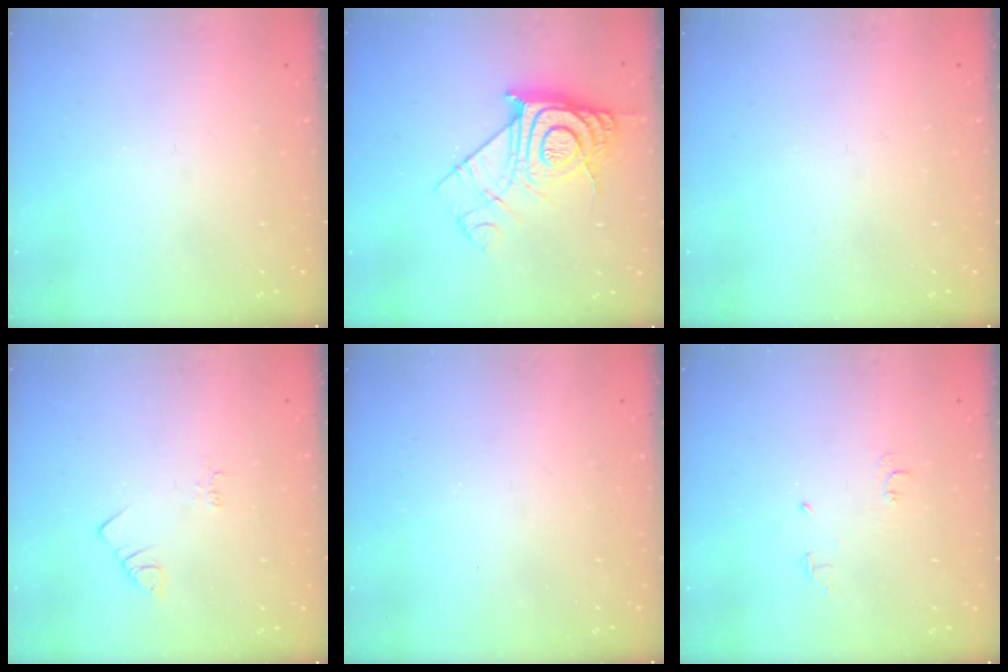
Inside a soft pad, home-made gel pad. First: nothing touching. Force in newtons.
{"total": 15.3, "press": 15.2, "slide": 1.1}
{"total": 2.8, "press": 2.8, "slide": 0.4}
{"total": 1.4, "press": 1.4, "slide": 0.3}
{"total": 2.5, "press": 2.4, "slide": 0.4}
{"total": 4.7, "press": 4.7, "slide": 0.7}